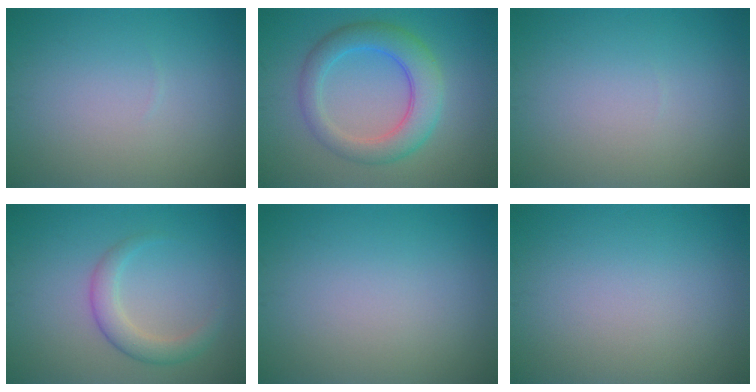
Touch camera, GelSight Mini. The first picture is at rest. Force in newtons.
{"total": 5.4, "press": 5.4, "slide": 0.3}
{"total": 0.0}
{"total": 2.8, "press": 2.8, "slide": 0.1}
{"total": 0.0}
{"total": 0.0}